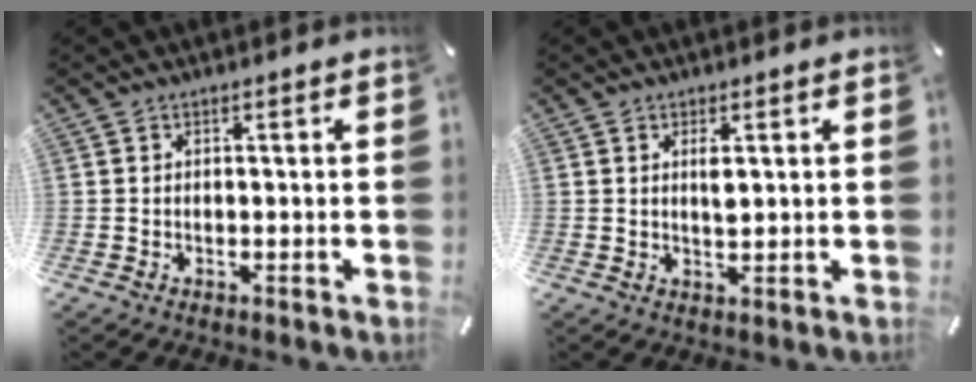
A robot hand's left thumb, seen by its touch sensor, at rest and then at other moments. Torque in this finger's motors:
{"motor_torque": [0.57, 0.45, 0.45, -0.21, 0.05]}